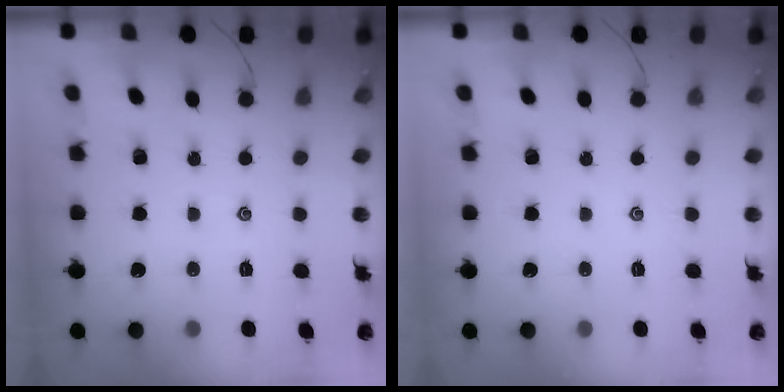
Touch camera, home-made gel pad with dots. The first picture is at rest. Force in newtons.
{"total": 0.0}